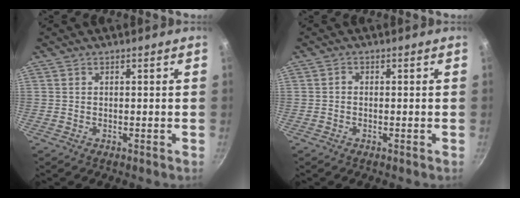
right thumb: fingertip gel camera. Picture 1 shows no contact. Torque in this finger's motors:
{"motor_torque": [-0.03, 0.33, 0.03, 0.30, 0.01]}